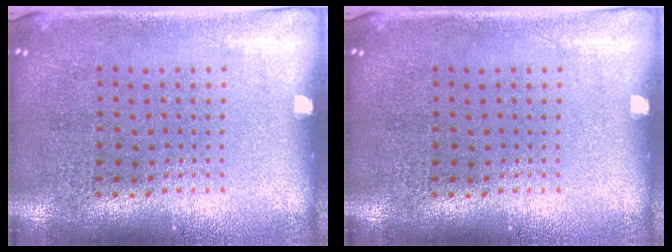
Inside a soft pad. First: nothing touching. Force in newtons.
{"total": 0.0}